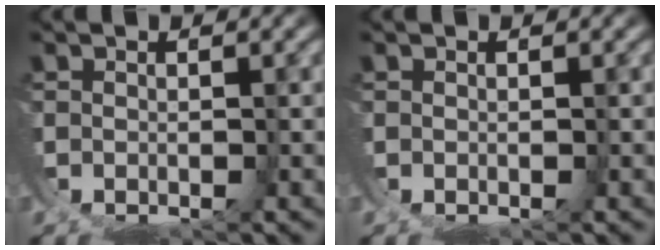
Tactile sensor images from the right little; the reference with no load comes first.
{"total": 0.0}